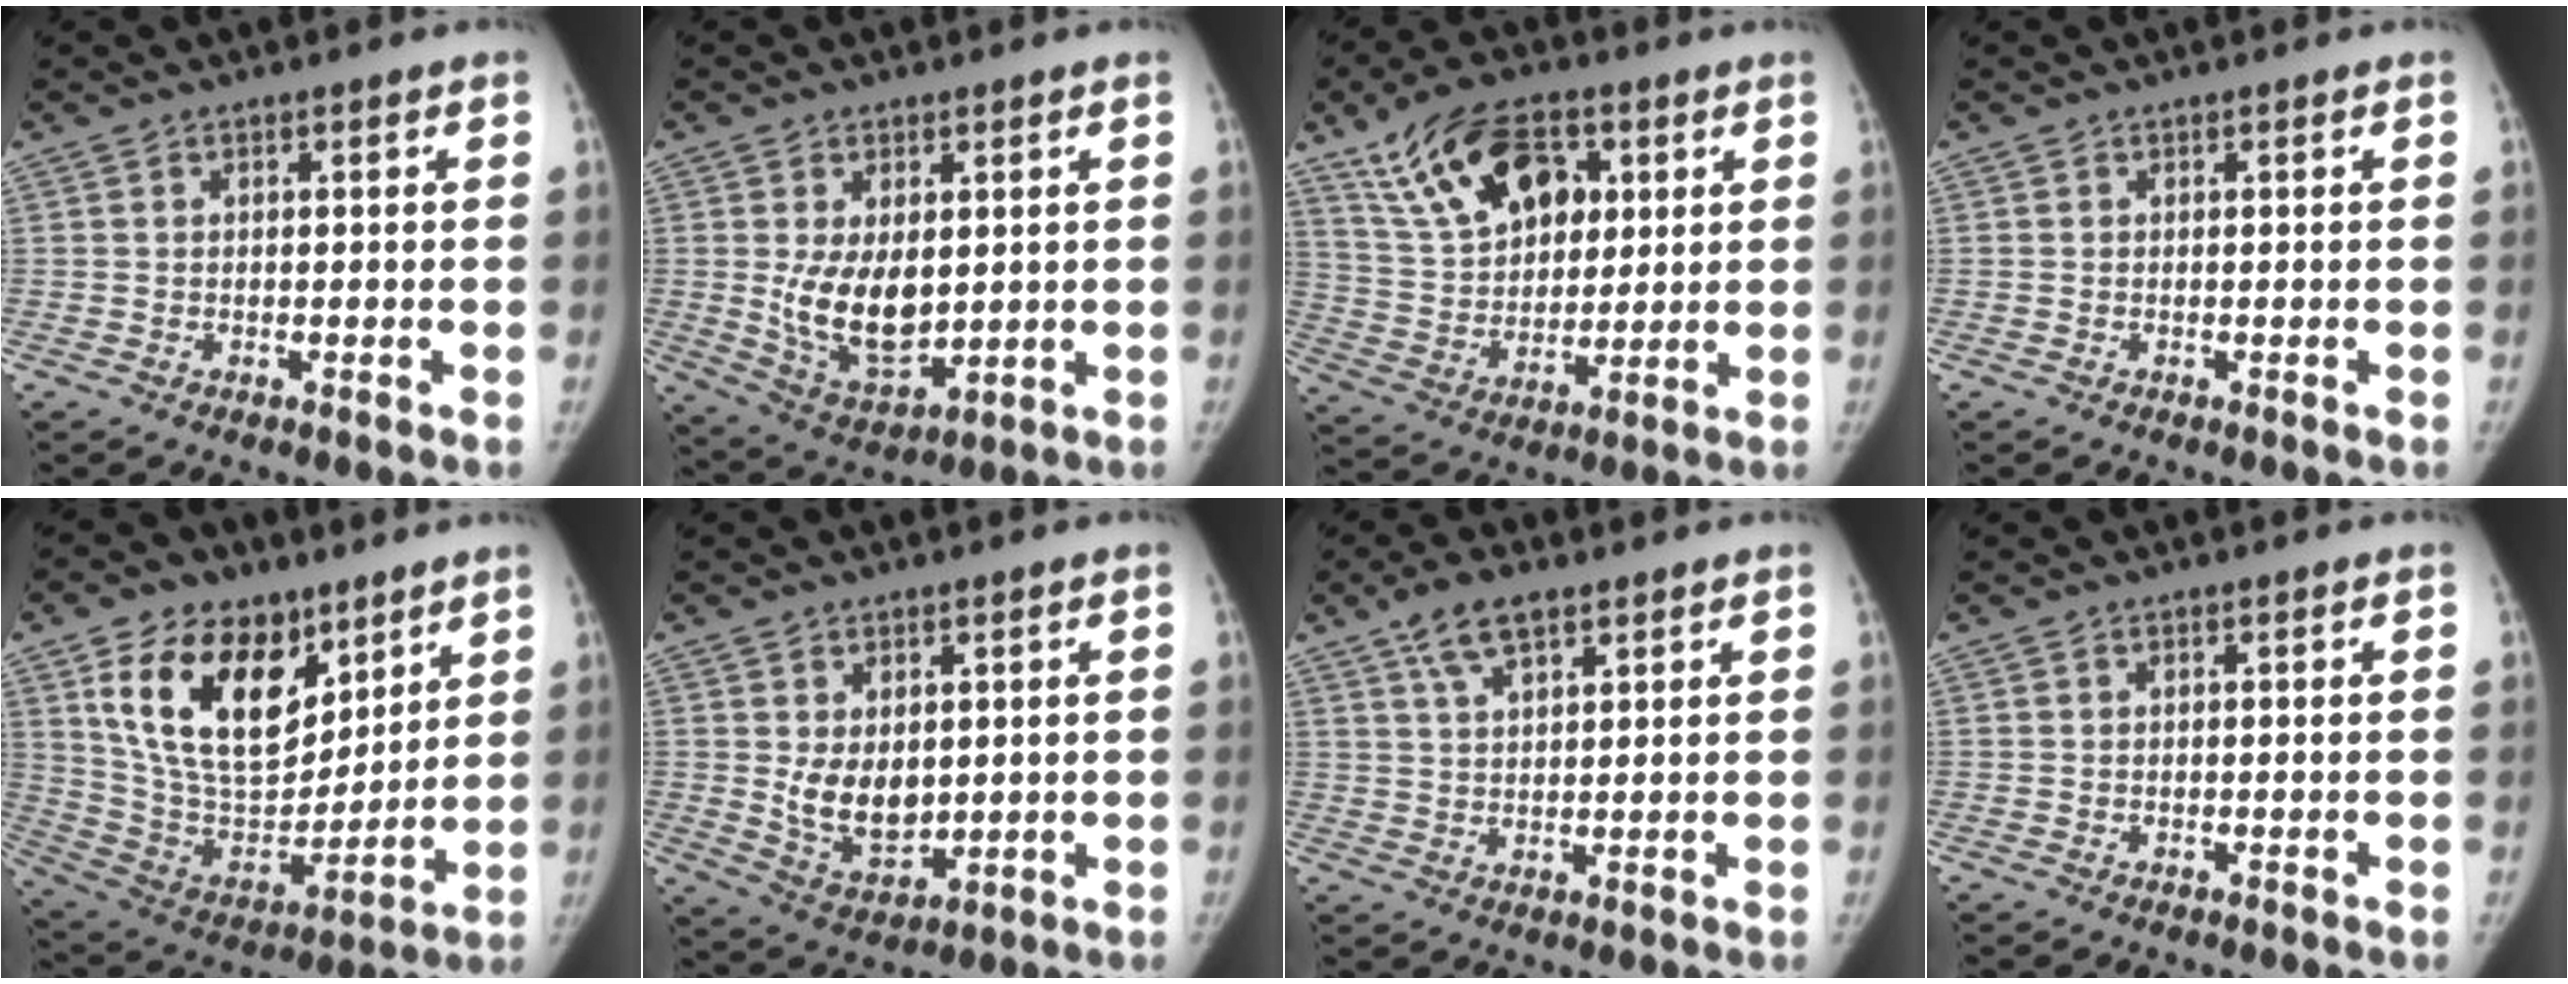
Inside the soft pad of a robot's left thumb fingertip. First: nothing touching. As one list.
[{"total": 10.9, "force": [1.0, 6.3, 8.8], "torque": [-0.132, -0.021, 0.038]}, {"total": 17.6, "force": [8.1, 10.5, 11.5], "torque": [-0.167, -0.018, 0.156]}, {"total": 0.0}, {"total": 22.4, "force": [11.3, 13.4, 14.0], "torque": [-0.204, -0.049, 0.212]}, {"total": 8.5, "force": [1.2, 5.5, 6.3], "torque": [-0.083, -0.023, 0.040]}, {"total": 6.8, "force": [4.3, 2.9, 4.5], "torque": [-0.075, -0.010, 0.079]}, {"total": 0.0}]